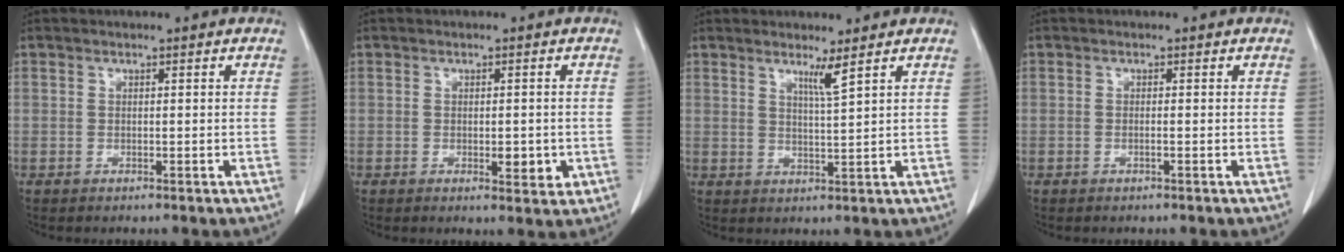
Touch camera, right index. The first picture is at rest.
{"total": 3.5, "force": [-0.8, 1.3, 3.1], "torque": [-0.043, -0.003, -0.007]}
{"total": 2.7, "force": [1.9, -0.8, 1.8], "torque": [-0.031, -0.016, 0.037]}
{"total": 0.6, "force": [-0.2, 0.0, 0.5], "torque": [-0.011, 0.001, -0.004]}